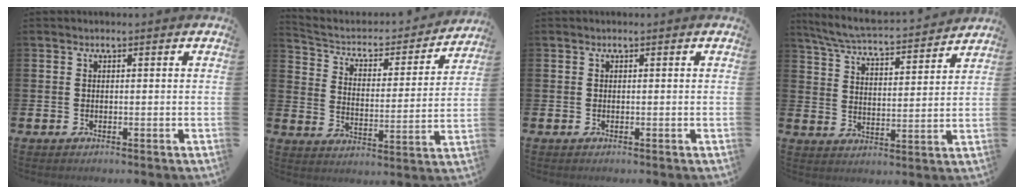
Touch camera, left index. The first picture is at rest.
{"total": 5.2, "force": [4.5, 2.3, 1.3], "torque": [-0.054, -0.037, 0.069]}
{"total": 0.0}
{"total": 5.8, "force": [5.6, 0.5, 1.7], "torque": [-0.057, -0.044, 0.092]}